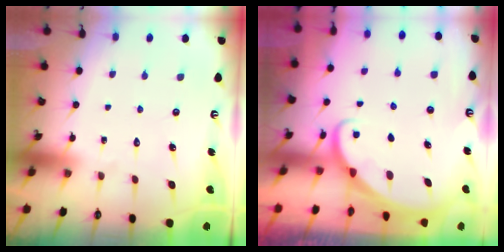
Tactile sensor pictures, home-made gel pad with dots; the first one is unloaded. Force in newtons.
{"total": 1.8, "press": 1.8, "slide": 0.1}